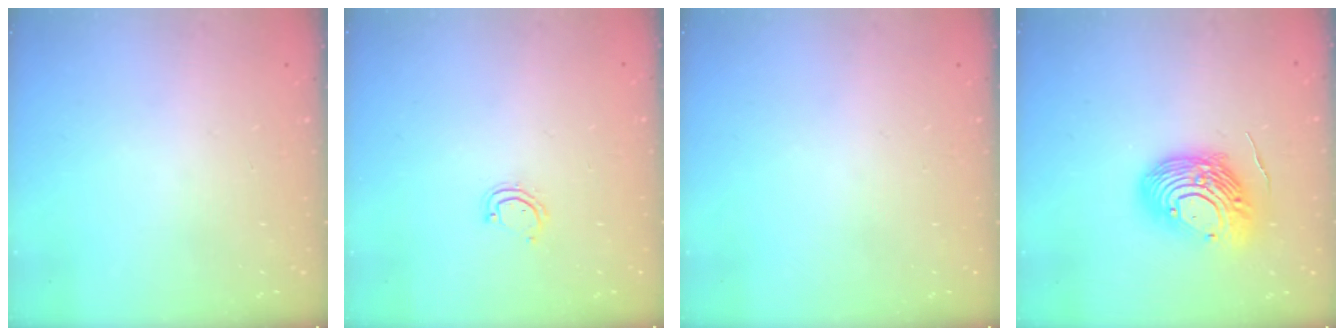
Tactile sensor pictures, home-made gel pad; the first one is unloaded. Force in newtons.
{"total": 3.8, "press": 3.8, "slide": 0.3}
{"total": 0.0}
{"total": 14.9, "press": 14.8, "slide": 1.6}